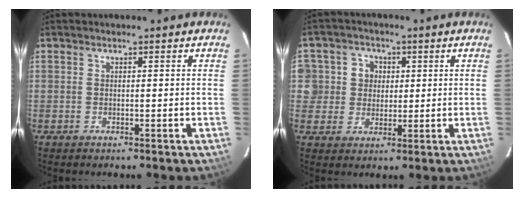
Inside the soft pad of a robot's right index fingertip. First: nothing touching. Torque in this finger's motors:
{"motor_torque": [0.03, 0.06, 0.09, 0.02]}